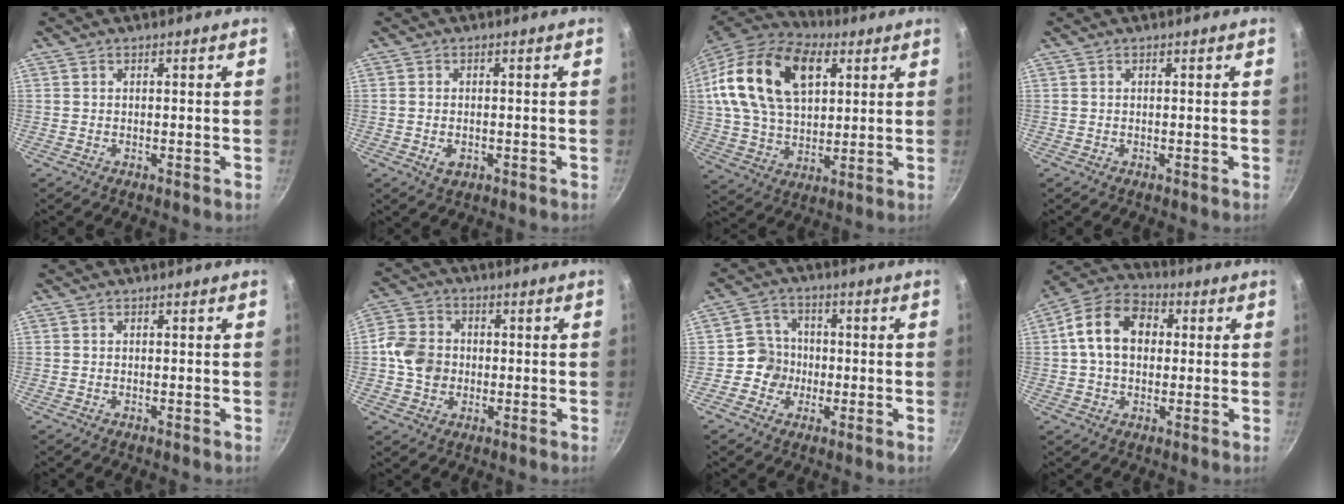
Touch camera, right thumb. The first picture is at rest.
{"total": 2.5, "force": [-0.8, 1.7, 1.7], "torque": [-0.028, 0.000, -0.011]}
{"total": 23.4, "force": [8.2, 14.6, 16.3], "torque": [-0.281, -0.003, 0.140]}
{"total": 0.0}
{"total": 0.0}
{"total": 8.3, "force": [-0.5, 7.2, 4.2], "torque": [-0.057, 0.012, -0.022]}
{"total": 5.9, "force": [-1.2, 5.6, 1.3], "torque": [0.013, 0.017, -0.034]}
{"total": 12.9, "force": [1.6, 9.4, 8.6], "torque": [-0.122, 0.025, 0.010]}